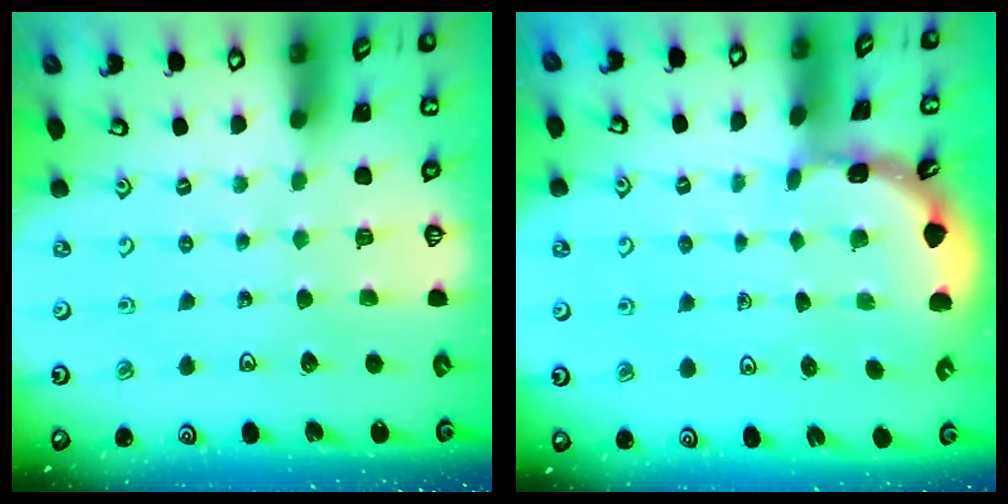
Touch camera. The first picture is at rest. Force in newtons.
{"total": 1.5, "press": 1.5, "slide": 0.1}